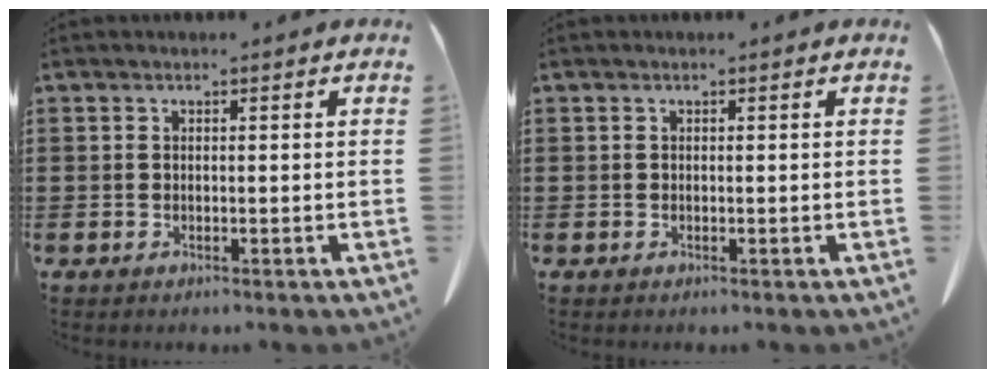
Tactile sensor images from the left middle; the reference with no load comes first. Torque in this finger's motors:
{"motor_torque": [-0.02, -0.01, 0.00, 0.00]}